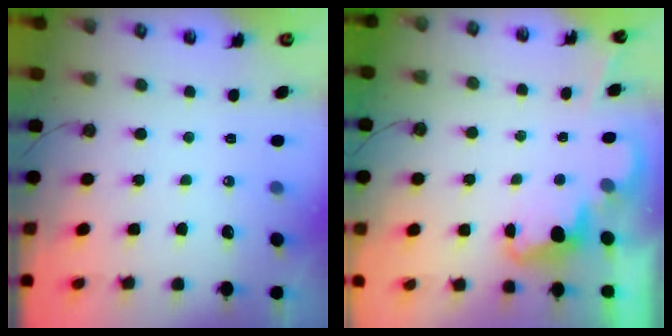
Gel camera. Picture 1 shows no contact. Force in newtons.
{"total": 2.5, "press": 2.4, "slide": 0.5}